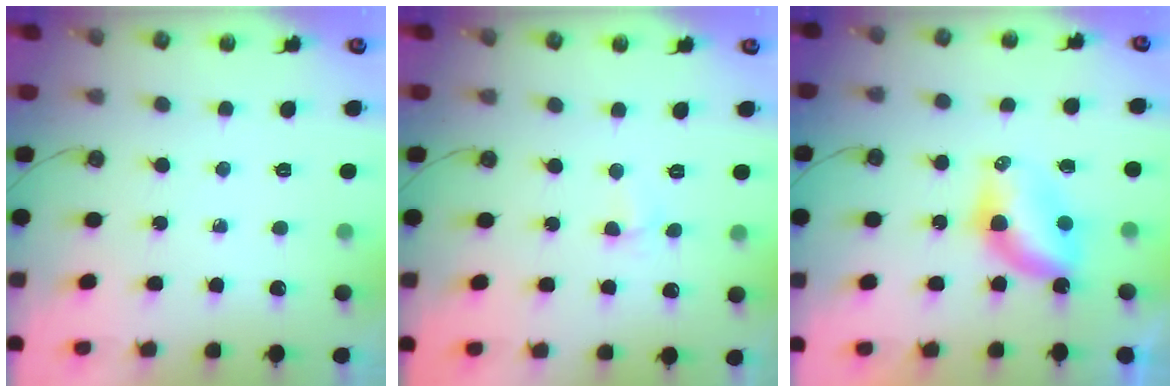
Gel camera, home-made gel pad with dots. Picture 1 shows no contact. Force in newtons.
{"total": 2.7, "press": 2.0, "slide": 1.8}
{"total": 6.8, "press": 6.8, "slide": 0.3}